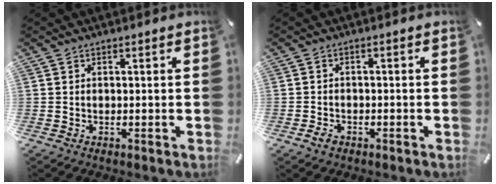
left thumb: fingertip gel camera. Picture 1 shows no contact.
{"total": 2.0, "force": [-1.3, 1.2, 0.8], "torque": [-0.015, 0.007, -0.027]}